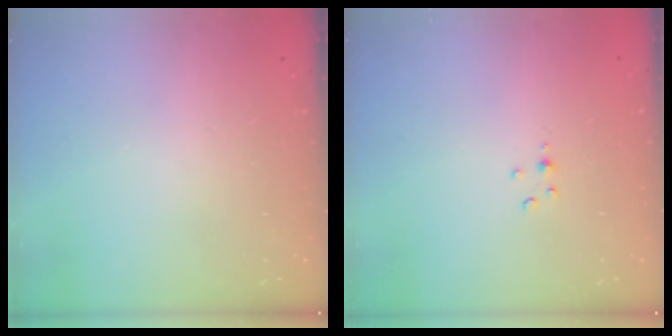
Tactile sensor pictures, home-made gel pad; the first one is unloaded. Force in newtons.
{"total": 2.5, "press": 2.5, "slide": 0.3}